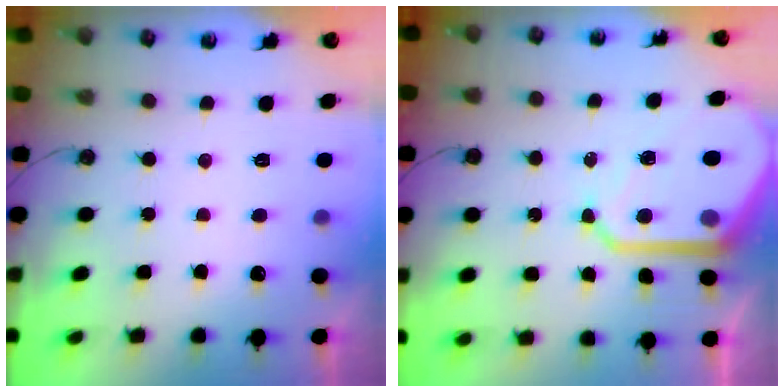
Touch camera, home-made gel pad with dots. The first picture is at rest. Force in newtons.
{"total": 15.0, "press": 14.9, "slide": 1.4}